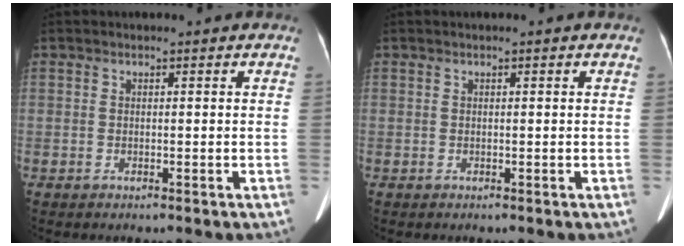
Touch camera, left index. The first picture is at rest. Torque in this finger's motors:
{"motor_torque": [-0.17, 0.11, -0.09, 0.00]}